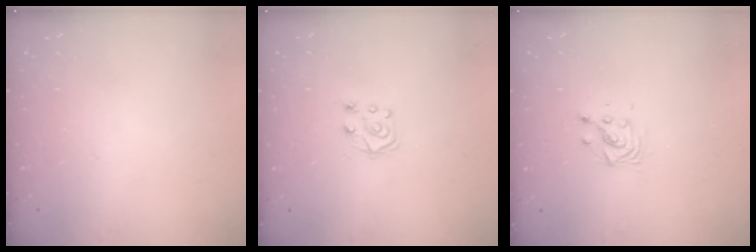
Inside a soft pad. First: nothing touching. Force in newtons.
{"total": 5.7, "press": 5.7, "slide": 0.5}
{"total": 4.1, "press": 4.1, "slide": 0.2}